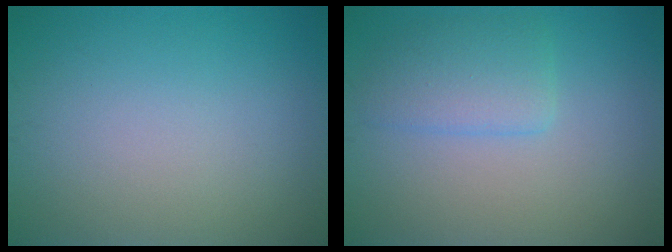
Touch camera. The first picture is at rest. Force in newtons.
{"total": 2.9, "press": 2.8, "slide": 0.3}